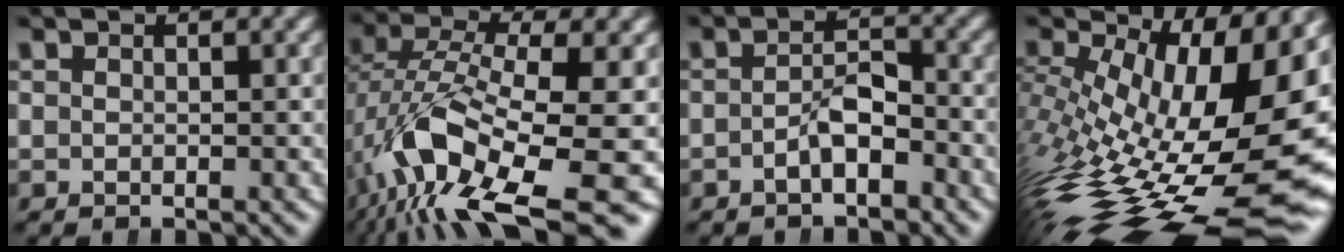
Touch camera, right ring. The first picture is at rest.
{"total": 10.9, "force": [-3.4, 5.2, 8.9], "torque": [-0.198, -0.048, -0.027]}
{"total": 3.0, "force": [-1.9, 1.4, 1.9], "torque": [-0.025, -0.007, -0.030]}
{"total": 16.7, "force": [-2.8, 8.1, 14.3], "torque": [-0.233, -0.062, 0.004]}